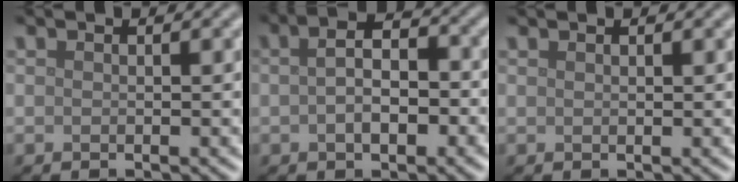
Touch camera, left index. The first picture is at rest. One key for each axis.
{"total": 4.4, "fx": -0.1, "fy": 2.4, "fz": 3.7, "tx": -0.053, "ty": 0.003, "tz": -0.004}
{"total": 0.7, "fx": 0.6, "fy": 0.1, "fz": 0.4, "tx": -0.006, "ty": 0.001, "tz": 0.008}